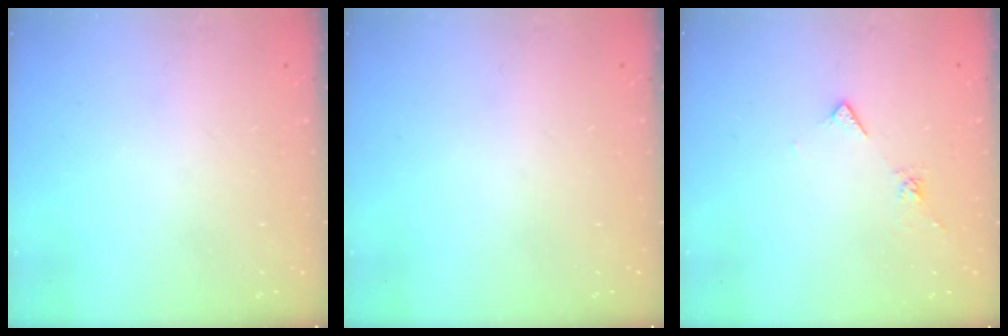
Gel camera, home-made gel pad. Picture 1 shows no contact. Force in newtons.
{"total": 0.0}
{"total": 6.1, "press": 6.0, "slide": 1.0}